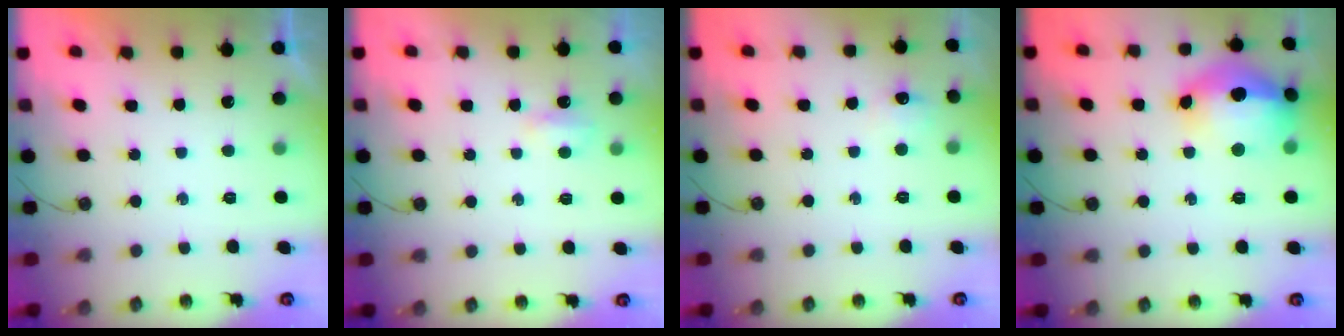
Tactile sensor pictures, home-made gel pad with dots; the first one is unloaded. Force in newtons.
{"total": 2.9, "press": 2.8, "slide": 0.6}
{"total": 6.1, "press": 6.1, "slide": 0.9}
{"total": 18.0, "press": 17.9, "slide": 1.8}